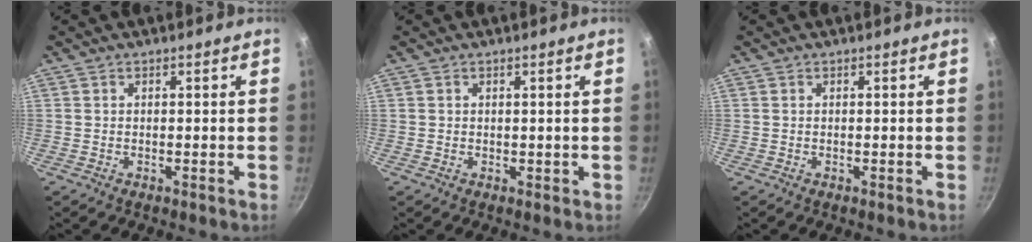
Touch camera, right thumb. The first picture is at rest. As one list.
[{"total": 0.7, "force": [0.3, 0.6, 0.1], "torque": [0.005, 0.003, 0.004]}, {"total": 0.0}]